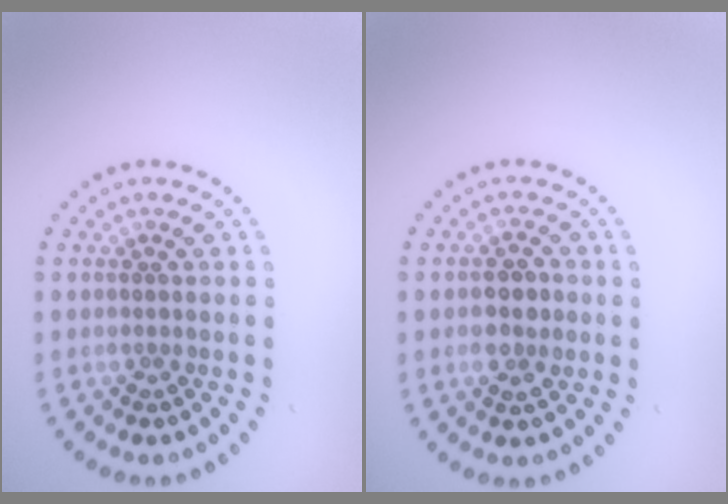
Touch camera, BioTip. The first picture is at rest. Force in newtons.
{"total": 2.6, "press": 2.6, "slide": 0.2}